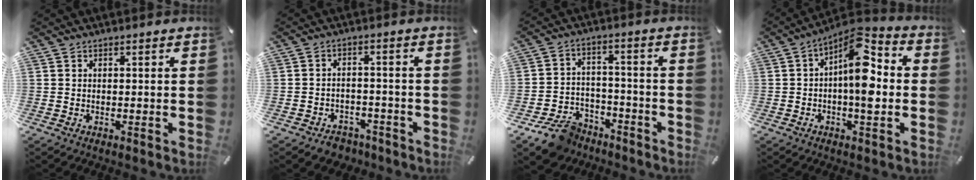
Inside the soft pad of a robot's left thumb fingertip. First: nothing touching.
{"total": 4.1, "force": [-3.1, 2.6, 0.6], "torque": [-0.015, 0.017, -0.060]}
{"total": 10.1, "force": [-7.5, 5.9, 3.3], "torque": [-0.055, 0.054, -0.132]}
{"total": 11.9, "force": [0.6, 5.0, 10.8], "torque": [-0.170, -0.015, 0.008]}